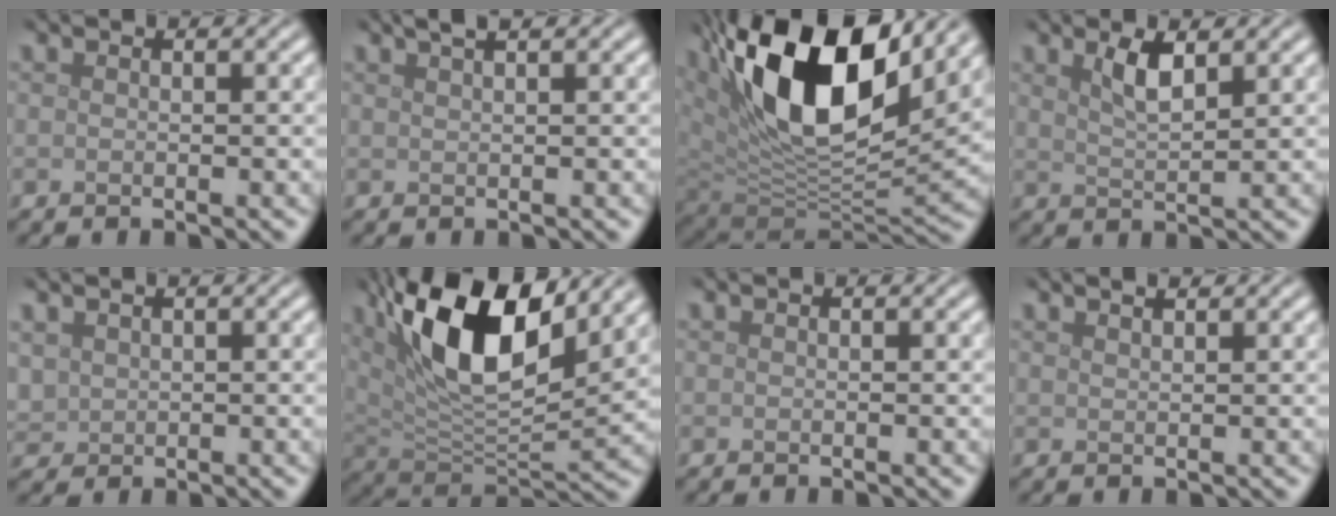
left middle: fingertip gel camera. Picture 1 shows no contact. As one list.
[{"total": 2.1, "force": [1.3, 0.6, 1.5], "torque": [-0.010, 0.004, 0.011]}, {"total": 16.0, "force": [6.7, 7.5, 12.5], "torque": [-0.224, 0.008, 0.114]}, {"total": 2.5, "force": [1.5, 0.7, 1.9], "torque": [-0.037, -0.001, 0.029]}, {"total": 1.7, "force": [0.8, 1.4, 0.5], "torque": [-0.019, -0.001, 0.020]}, {"total": 12.8, "force": [5.7, 5.0, 10.3], "torque": [-0.180, 0.007, 0.101]}, {"total": 0.0}, {"total": 1.9, "force": [1.4, 0.7, 1.0], "torque": [0.000, 0.003, 0.001]}]